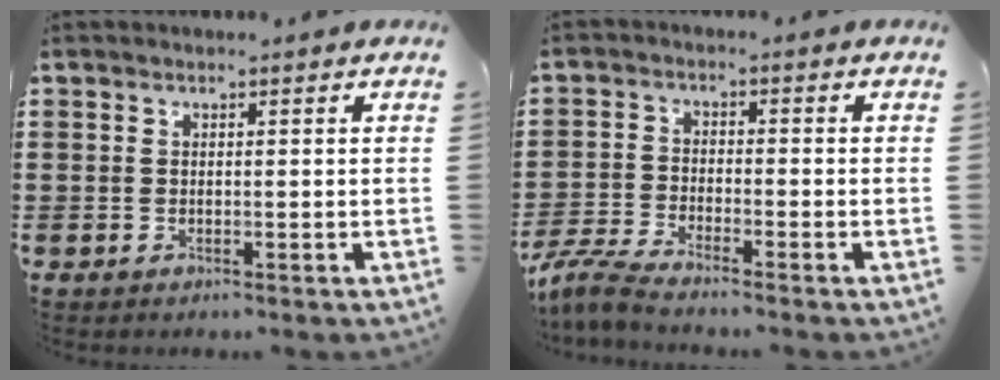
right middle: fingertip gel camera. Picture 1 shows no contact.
{"total": 4.3, "force": [-3.9, 0.1, 1.9], "torque": [-0.069, -0.018, -0.085]}